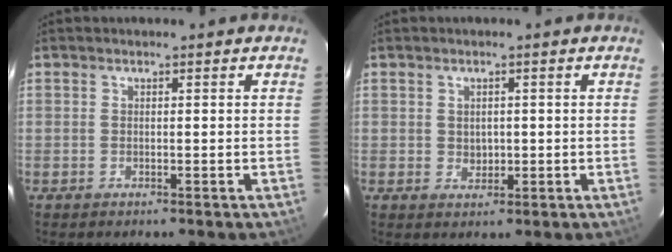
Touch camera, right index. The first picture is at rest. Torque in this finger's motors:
{"motor_torque": [0.10, 0.12, 0.12, 0.00]}